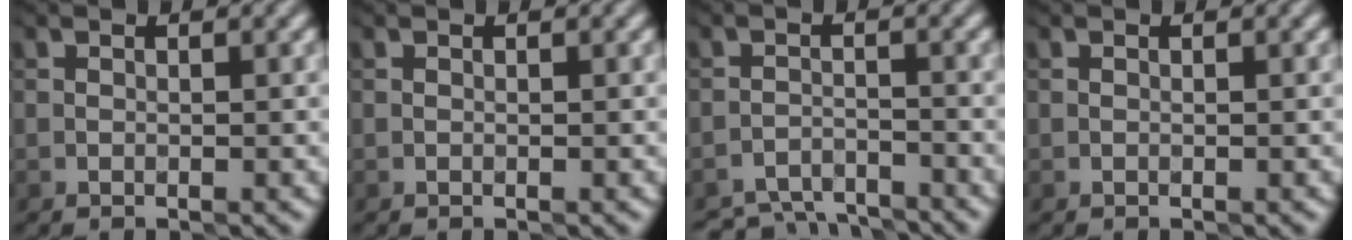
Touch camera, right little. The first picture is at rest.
{"total": 0.0}
{"total": 5.4, "force": [-5.3, 1.0, 0.8], "torque": [-0.016, -0.019, -0.094]}
{"total": 0.0}